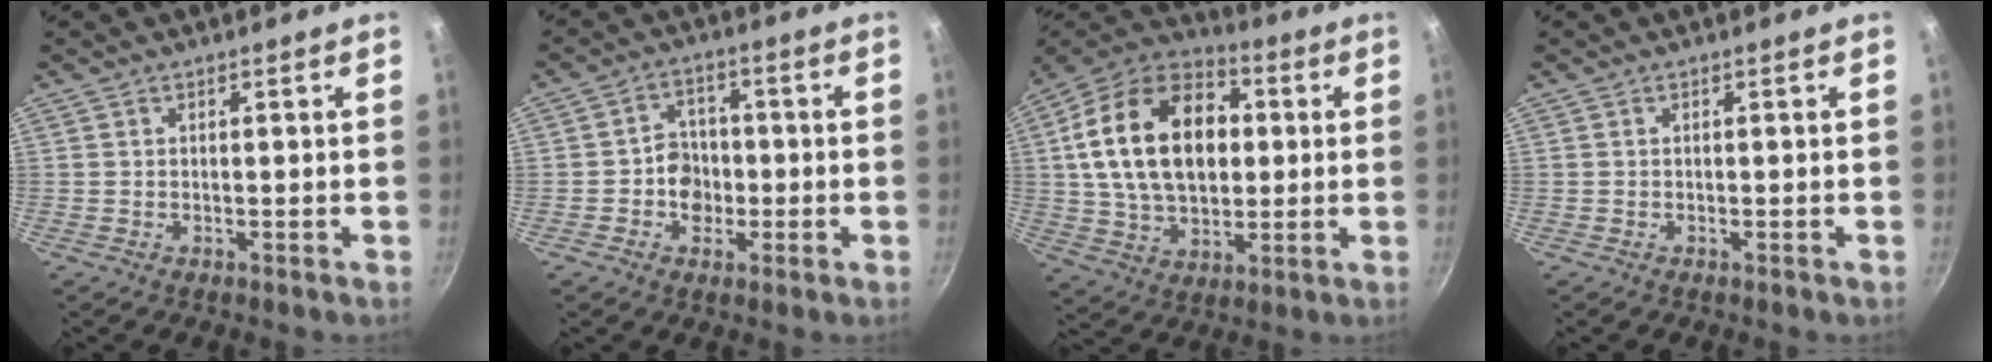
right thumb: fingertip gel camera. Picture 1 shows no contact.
{"total": 6.1, "force": [-1.2, 5.2, 2.9], "torque": [-0.009, 0.014, -0.027]}
{"total": 23.6, "force": [3.4, 15.8, 17.2], "torque": [-0.275, 0.021, 0.052]}
{"total": 0.0}